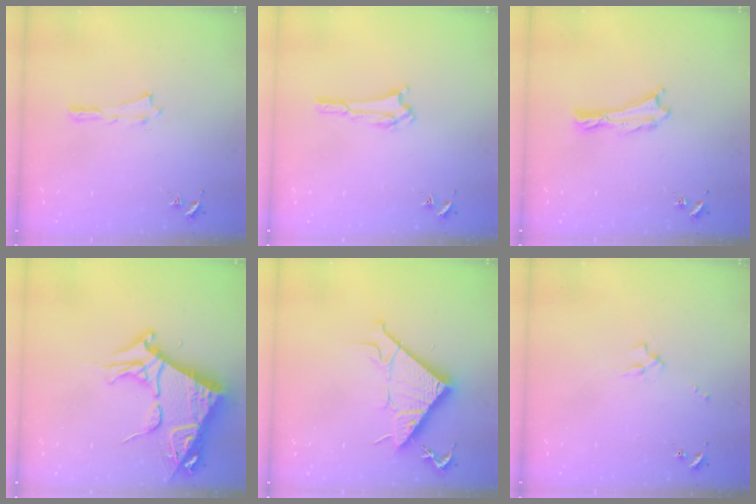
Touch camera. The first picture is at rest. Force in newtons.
{"total": 1.8, "press": 1.8, "slide": 0.2}
{"total": 0.0}
{"total": 10.0, "press": 9.9, "slide": 1.3}
{"total": 10.2, "press": 10.2, "slide": 0.3}
{"total": 1.7, "press": 1.6, "slide": 0.2}